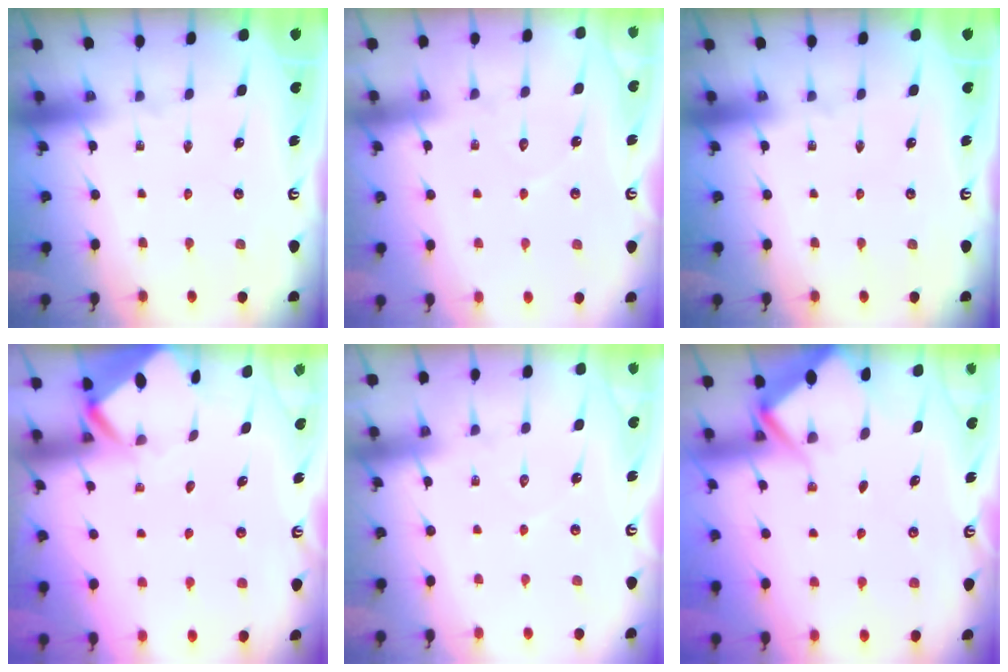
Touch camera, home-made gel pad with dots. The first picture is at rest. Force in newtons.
{"total": 5.8, "press": 5.8, "slide": 0.8}
{"total": 0.0}
{"total": 3.7, "press": 3.6, "slide": 0.3}
{"total": 5.7, "press": 5.6, "slide": 0.6}
{"total": 4.3, "press": 4.3, "slide": 0.6}